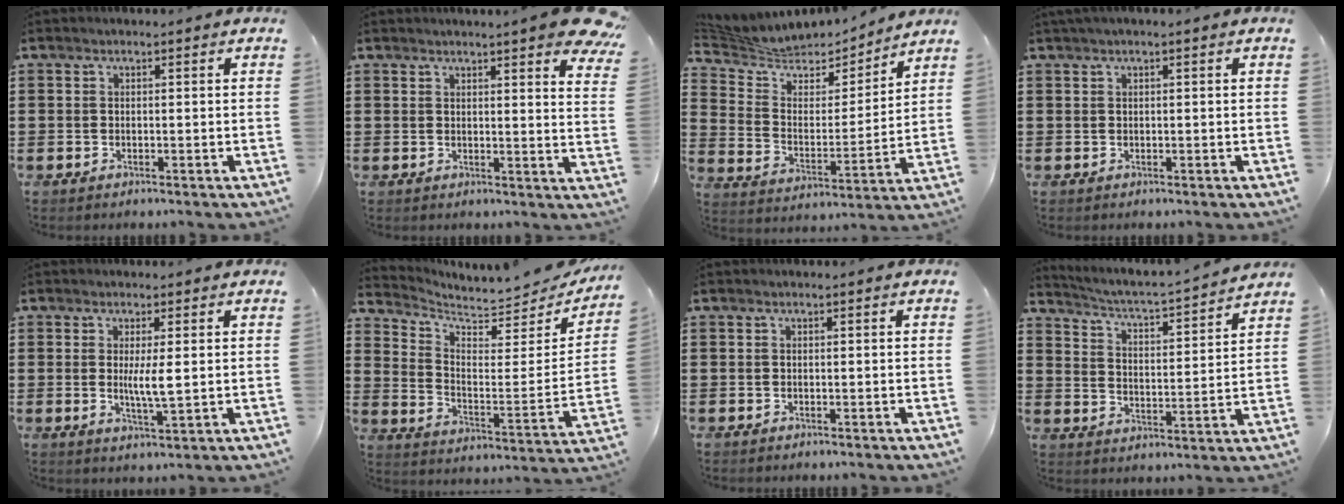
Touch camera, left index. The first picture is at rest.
{"total": 5.4, "force": [4.7, -0.4, 2.7], "torque": [-0.043, -0.024, 0.080]}
{"total": 6.0, "force": [5.5, 2.3, 0.7], "torque": [-0.052, -0.041, 0.092]}
{"total": 0.8, "force": [0.3, -0.1, 0.7], "torque": [-0.012, -0.002, 0.007]}
{"total": 4.1, "force": [0.6, 0.4, 4.0], "torque": [-0.075, -0.004, 0.008]}
{"total": 5.0, "force": [4.9, 0.9, 1.0], "torque": [-0.042, -0.049, 0.078]}
{"total": 0.0}
{"total": 3.0, "force": [2.8, -0.3, 1.0], "torque": [-0.037, -0.035, 0.037]}